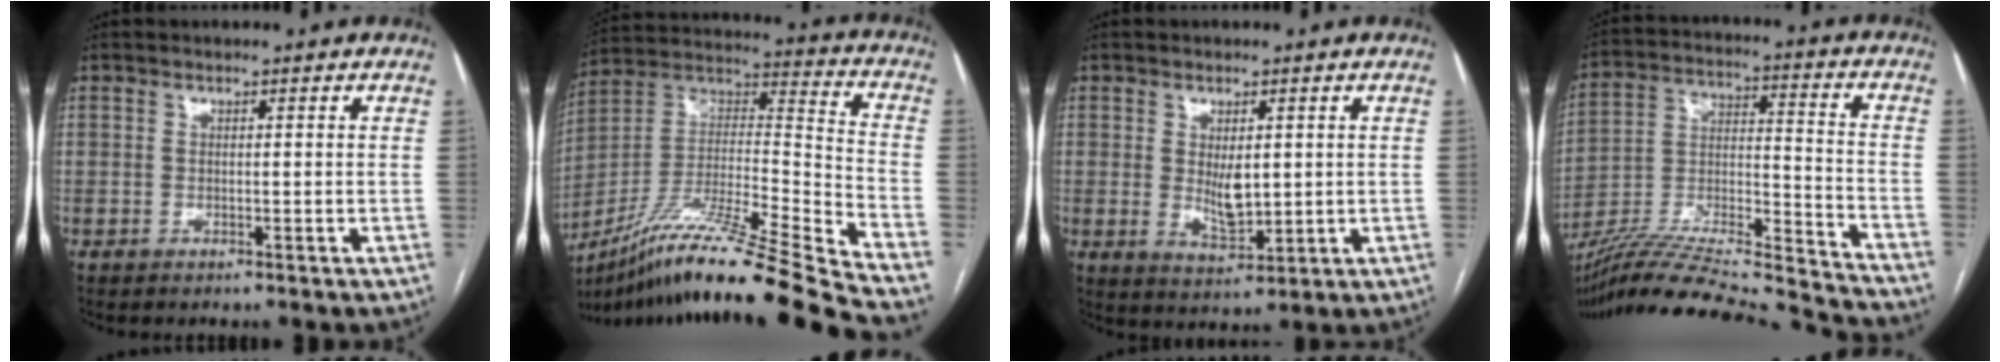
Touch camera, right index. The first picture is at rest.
{"total": 26.4, "force": [-21.3, -1.4, 15.4], "torque": [-0.254, -0.016, -0.374]}
{"total": 4.8, "force": [0.5, 1.9, 4.3], "torque": [-0.077, -0.012, 0.016]}
{"total": 28.2, "force": [-26.0, 1.3, 10.8], "torque": [-0.173, -0.018, -0.406]}